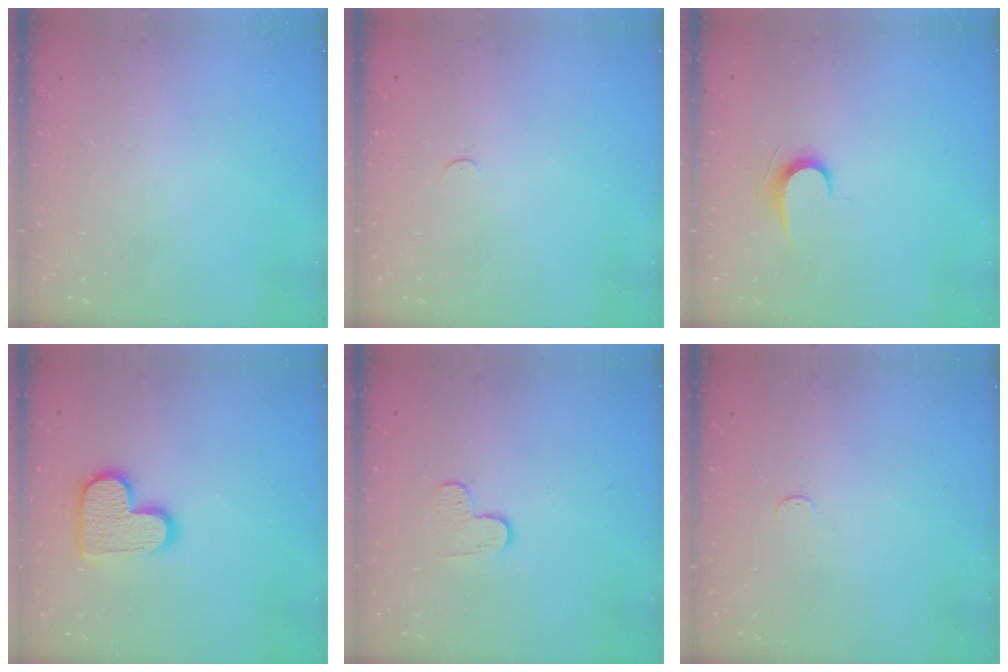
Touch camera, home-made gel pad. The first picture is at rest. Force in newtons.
{"total": 2.3, "press": 2.3, "slide": 0.3}
{"total": 6.1, "press": 6.0, "slide": 0.6}
{"total": 13.5, "press": 13.5, "slide": 0.8}
{"total": 3.5, "press": 3.5, "slide": 0.4}
{"total": 2.7, "press": 2.7, "slide": 0.4}